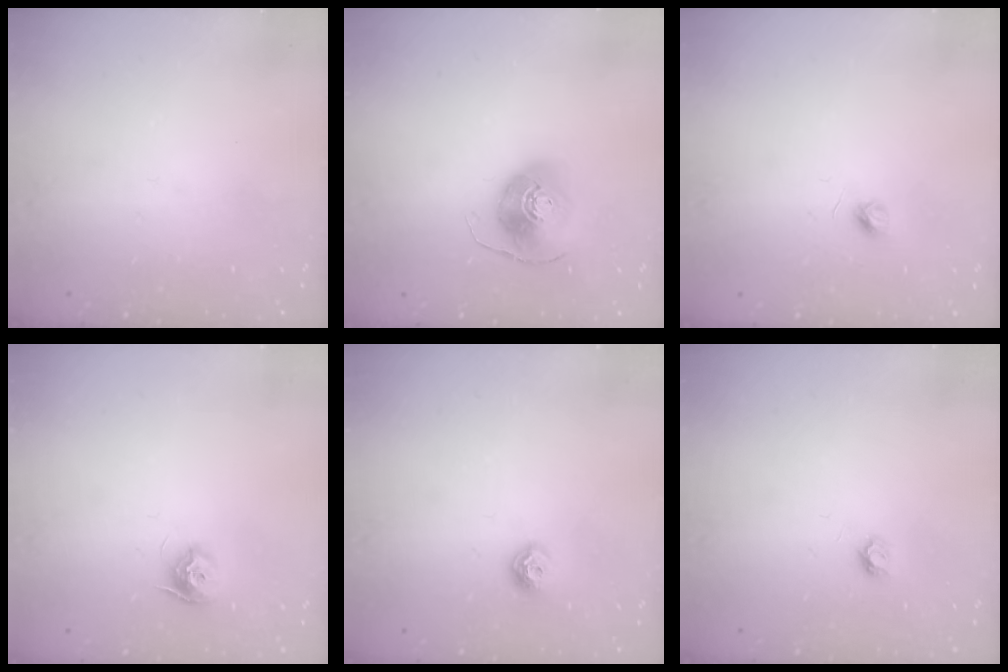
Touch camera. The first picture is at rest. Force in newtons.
{"total": 9.9, "press": 9.8, "slide": 1.1}
{"total": 3.6, "press": 3.6, "slide": 0.4}
{"total": 8.7, "press": 8.7, "slide": 0.1}
{"total": 8.0, "press": 8.0, "slide": 1.0}
{"total": 4.2, "press": 4.2, "slide": 0.4}